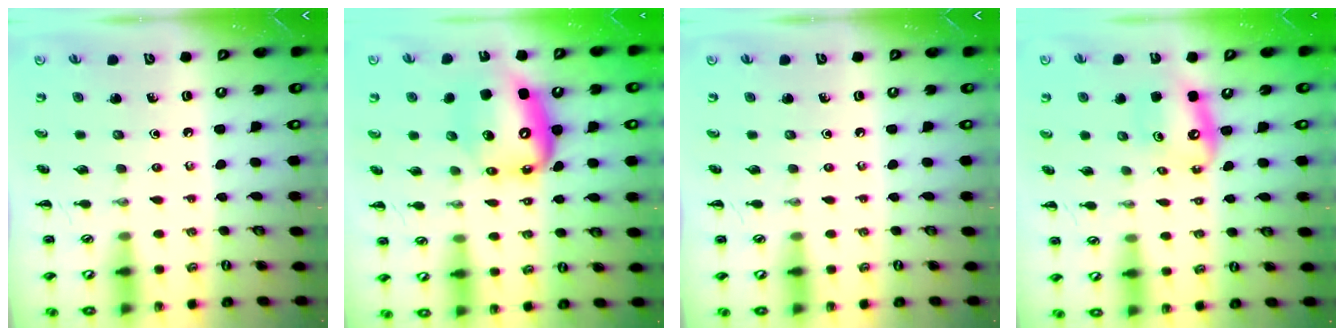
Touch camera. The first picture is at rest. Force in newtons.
{"total": 11.5, "press": 11.1, "slide": 2.9}
{"total": 0.0}
{"total": 10.7, "press": 10.3, "slide": 2.9}